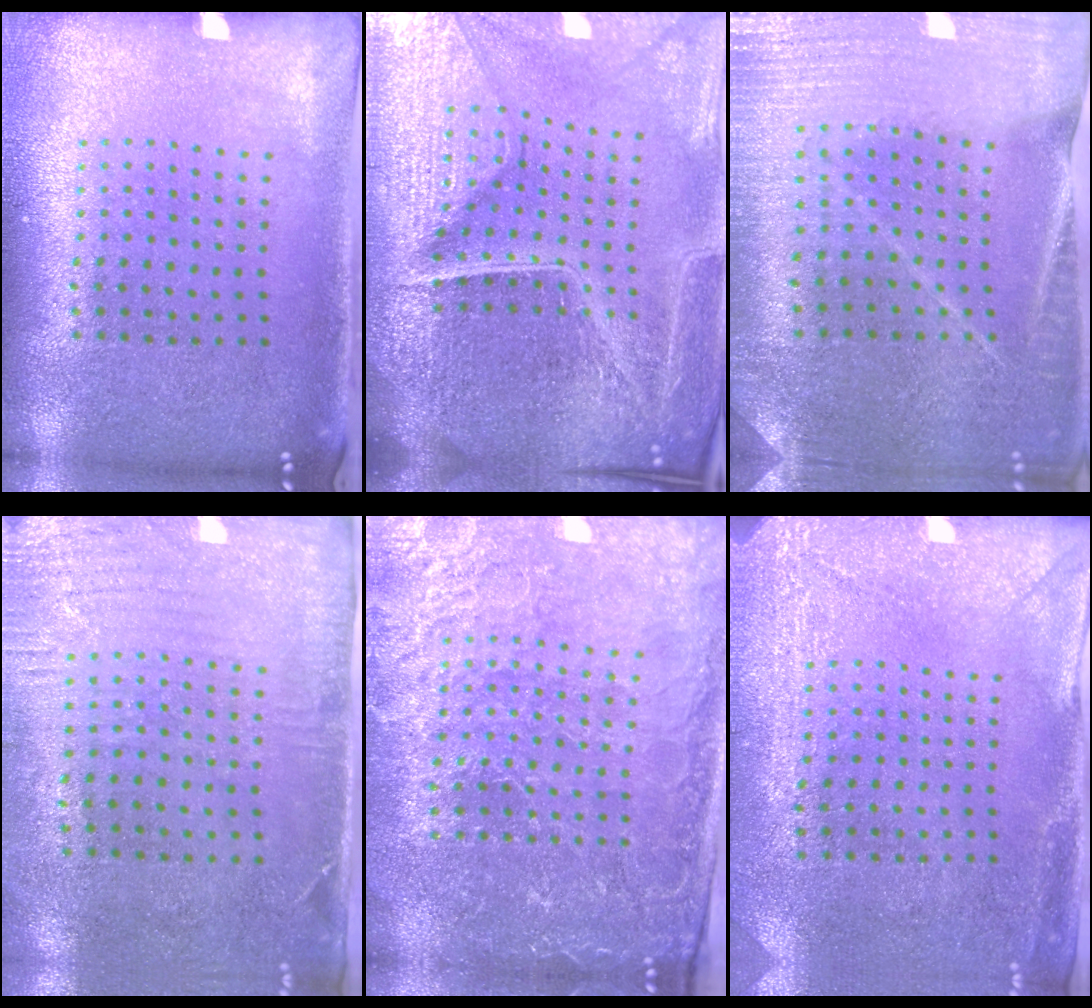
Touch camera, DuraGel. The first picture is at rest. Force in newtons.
{"total": 7.1, "press": 6.2, "slide": 3.4}
{"total": 1.7, "press": 1.7, "slide": 0.1}
{"total": 2.9, "press": 2.3, "slide": 1.7}
{"total": 3.7, "press": 3.6, "slide": 1.0}
{"total": 2.9, "press": 2.5, "slide": 1.5}